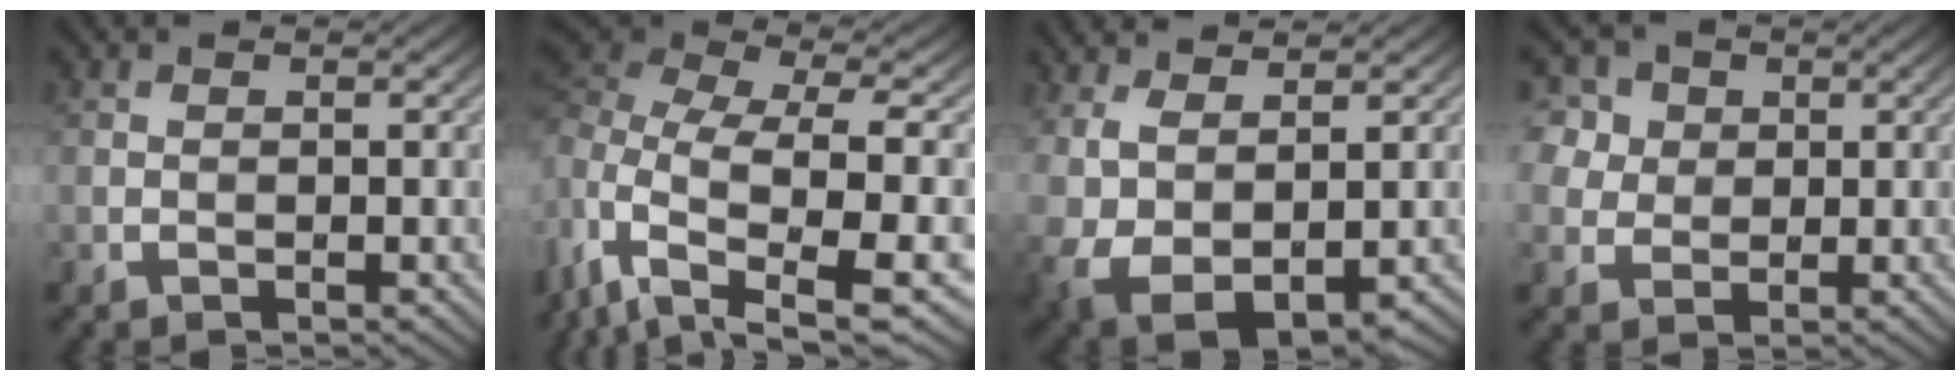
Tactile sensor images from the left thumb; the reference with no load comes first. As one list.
[{"total": 12.5, "force": [-1.9, 6.3, 10.6], "torque": [-0.259, -0.023, -0.011]}, {"total": 8.7, "force": [0.3, 5.1, 7.1], "torque": [-0.152, -0.018, 0.037]}, {"total": 7.0, "force": [3.6, 5.5, 2.4], "torque": [-0.102, 0.023, 0.056]}]